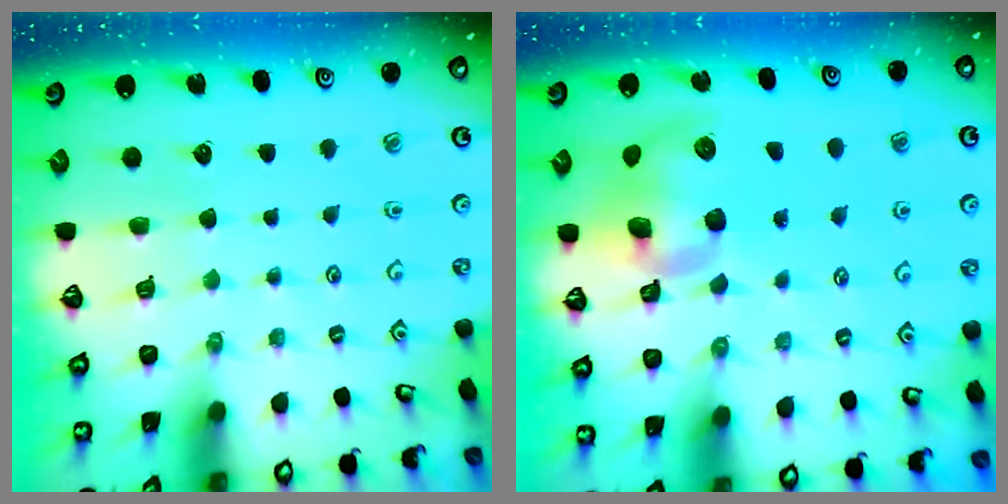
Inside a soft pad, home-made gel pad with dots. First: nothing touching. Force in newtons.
{"total": 10.3, "press": 10.1, "slide": 1.9}